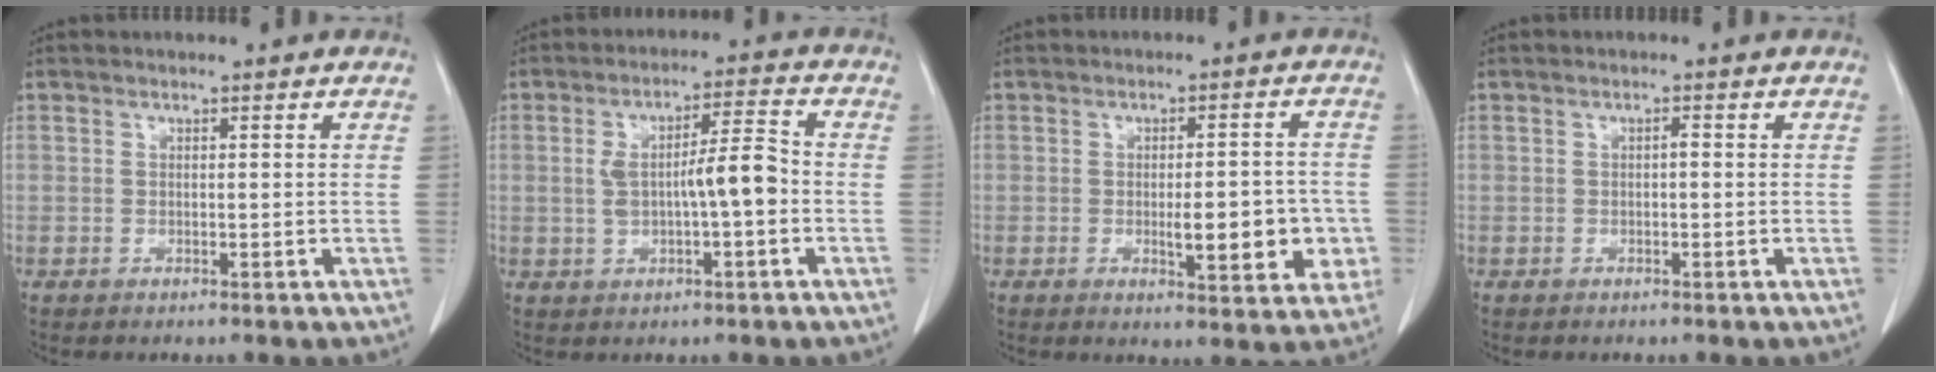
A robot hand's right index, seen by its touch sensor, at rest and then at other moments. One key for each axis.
{"total": 7.5, "fx": -0.7, "fy": 1.4, "fz": 7.4, "tx": -0.134, "ty": 0.017, "tz": -0.010}
{"total": 8.6, "fx": -1.9, "fy": 2.5, "fz": 8.0, "tx": -0.099, "ty": 0.005, "tz": -0.018}
{"total": 0.6, "fx": -0.1, "fy": 0.2, "fz": 0.6, "tx": -0.010, "ty": 0.002, "tz": -0.001}